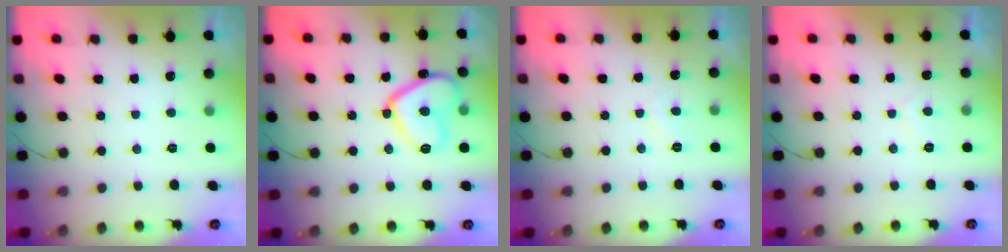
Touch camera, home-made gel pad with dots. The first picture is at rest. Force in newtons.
{"total": 12.8, "press": 12.7, "slide": 1.3}
{"total": 2.1, "press": 2.0, "slide": 0.5}
{"total": 1.7, "press": 1.6, "slide": 0.7}